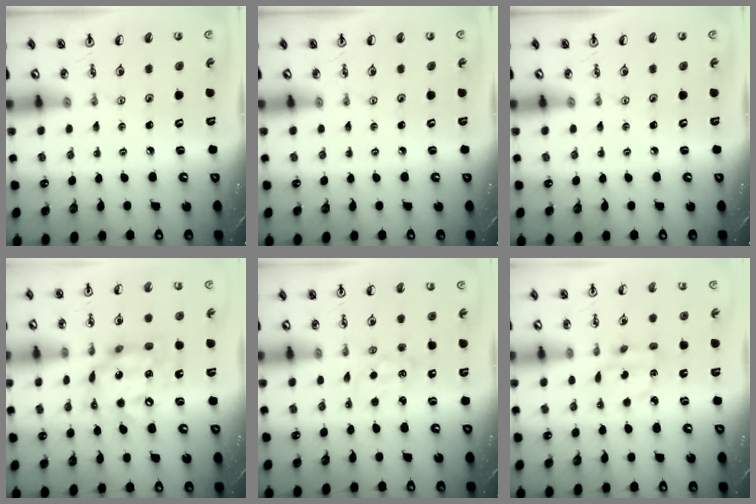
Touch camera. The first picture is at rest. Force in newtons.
{"total": 0.0}
{"total": 0.0}
{"total": 14.0, "press": 13.9, "slide": 1.1}
{"total": 2.5, "press": 2.5, "slide": 0.4}
{"total": 4.0, "press": 4.0, "slide": 0.1}